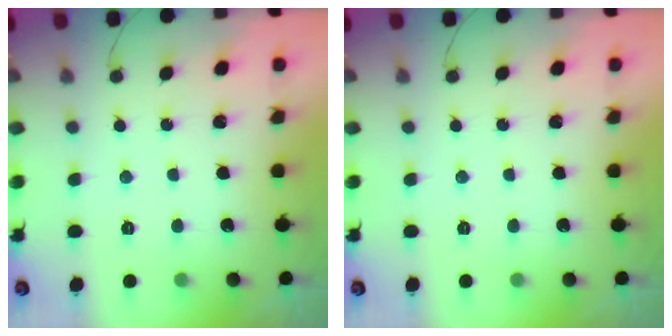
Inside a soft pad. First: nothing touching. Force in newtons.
{"total": 0.0}